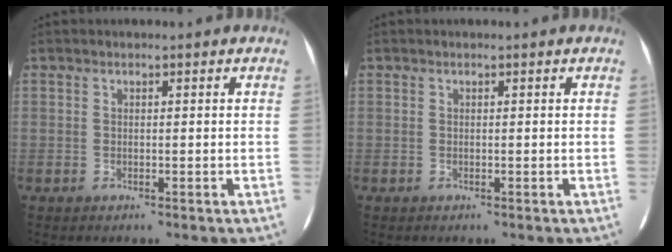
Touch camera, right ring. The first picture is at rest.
{"total": 0.0}